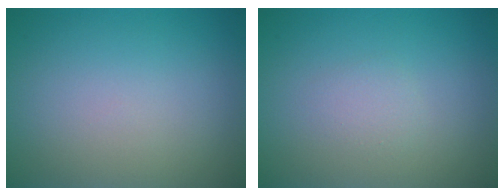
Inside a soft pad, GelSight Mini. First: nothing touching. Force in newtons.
{"total": 1.0, "press": 1.0, "slide": 0.0}